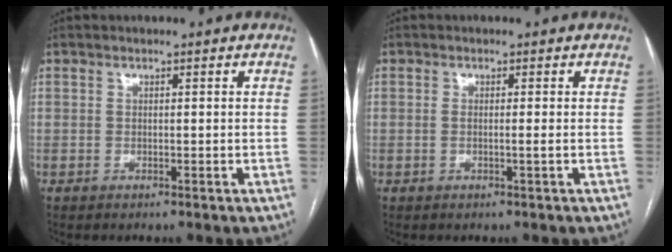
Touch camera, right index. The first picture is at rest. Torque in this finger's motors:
{"motor_torque": [0.03, 0.03, 0.02, 0.00]}